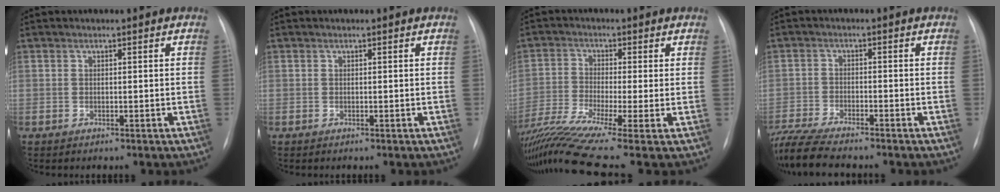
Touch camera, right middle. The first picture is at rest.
{"total": 0.0}
{"total": 11.8, "force": [-8.3, -1.2, 8.3], "torque": [-0.165, -0.020, -0.148]}
{"total": 10.4, "force": [-9.1, 0.9, 4.8], "torque": [-0.097, -0.020, -0.158]}